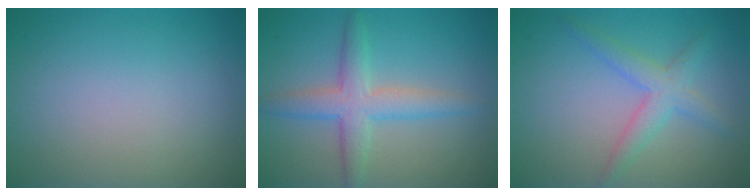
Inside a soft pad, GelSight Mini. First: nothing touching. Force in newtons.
{"total": 4.0, "press": 4.0, "slide": 0.1}
{"total": 2.9, "press": 2.9, "slide": 0.1}